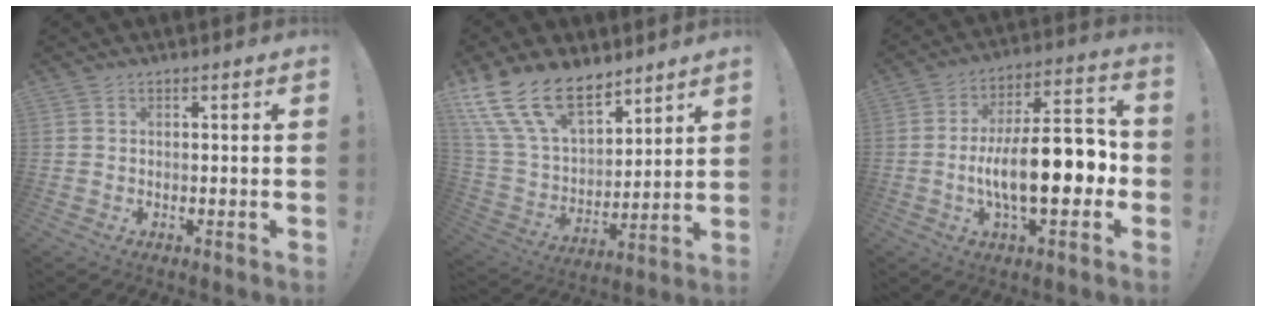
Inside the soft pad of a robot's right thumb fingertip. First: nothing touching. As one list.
[{"total": 19.1, "force": [13.0, 9.8, 9.9], "torque": [-0.202, -0.084, 0.244]}, {"total": 19.0, "force": [-3.5, 6.9, 17.3], "torque": [-0.292, 0.009, -0.057]}]